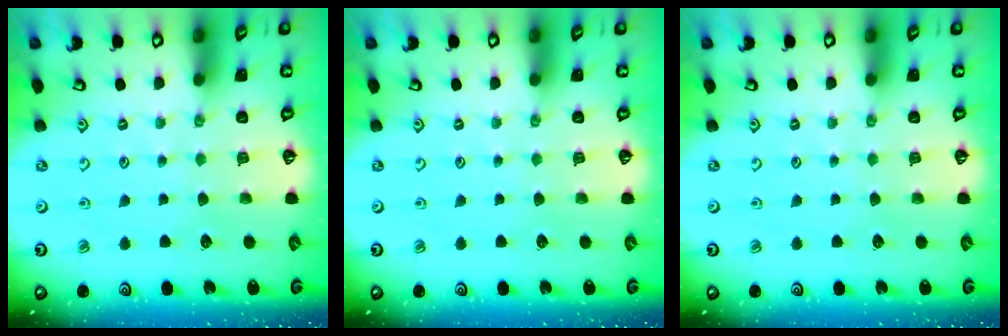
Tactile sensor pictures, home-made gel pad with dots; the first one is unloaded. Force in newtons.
{"total": 0.0}
{"total": 0.0}